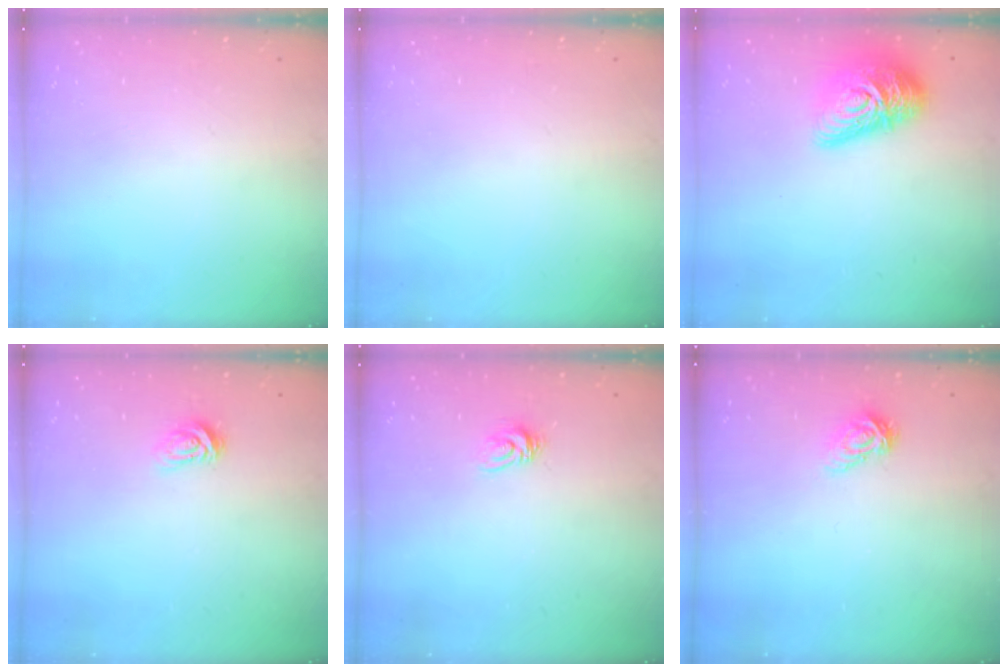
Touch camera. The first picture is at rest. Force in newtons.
{"total": 0.0}
{"total": 16.1, "press": 16.0, "slide": 1.0}
{"total": 2.9, "press": 2.8, "slide": 0.4}
{"total": 3.8, "press": 3.8, "slide": 0.2}
{"total": 5.7, "press": 5.7, "slide": 0.7}